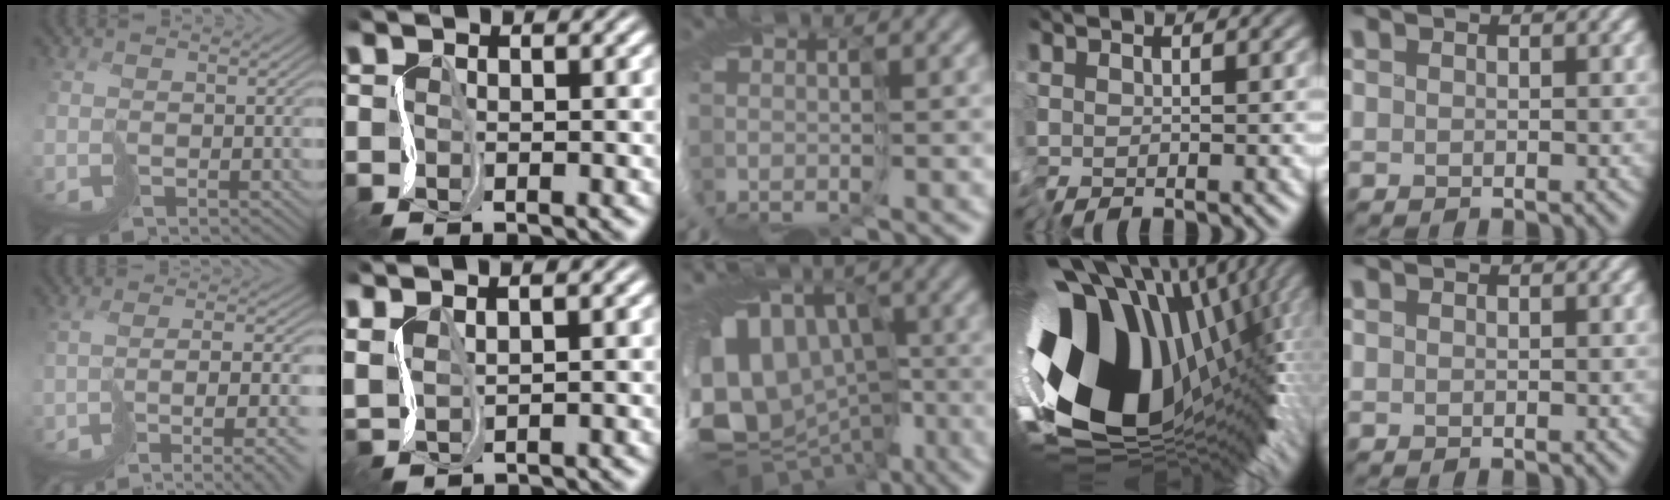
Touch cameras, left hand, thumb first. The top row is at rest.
{"thumb": {"total": 10.2, "force": [-4.9, 2.8, 8.5], "torque": [-0.135, -0.023, -0.050]}, "index": {"total": 4.1, "force": [2.8, 1.6, 2.6], "torque": [-0.063, 0.023, 0.049]}, "middle": {"total": 15.8, "force": [-3.5, 12.5, 8.9], "torque": [-0.166, -0.010, -0.065]}, "ring": {"total": 16.5, "force": [1.0, 10.2, 12.9], "torque": [-0.256, -0.045, 0.038]}}